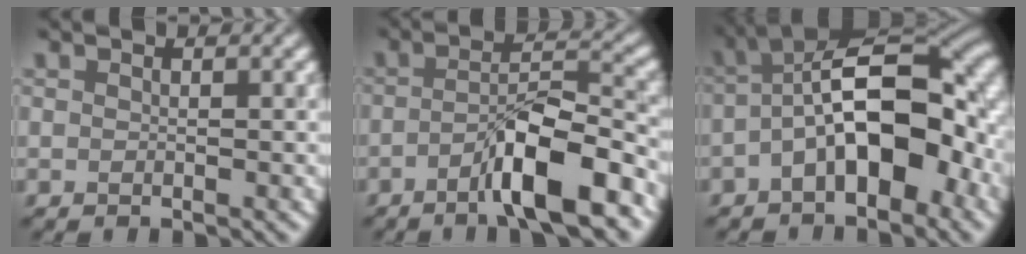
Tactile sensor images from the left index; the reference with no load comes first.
{"total": 7.1, "force": [-3.4, 1.6, 6.0], "torque": [-0.098, 0.013, -0.060]}
{"total": 11.8, "force": [-1.9, 5.5, 10.3], "torque": [-0.153, 0.023, -0.044]}